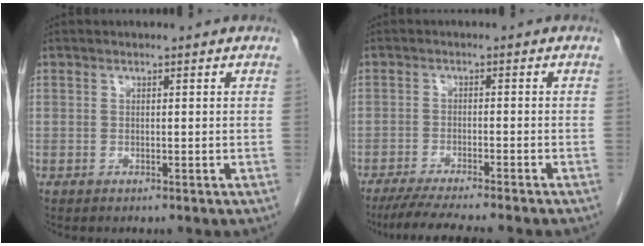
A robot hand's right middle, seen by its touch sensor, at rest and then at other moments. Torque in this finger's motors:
{"motor_torque": [1.12, -1.01, 0.12, 0.08]}